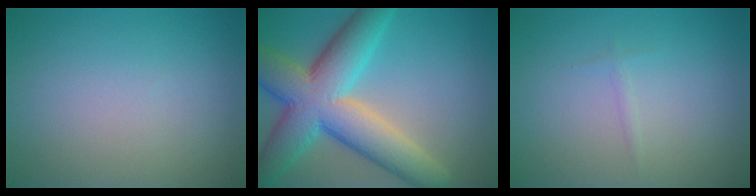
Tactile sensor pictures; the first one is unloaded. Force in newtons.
{"total": 11.0, "press": 11.0, "slide": 0.5}
{"total": 0.5, "press": 0.5, "slide": 0.1}